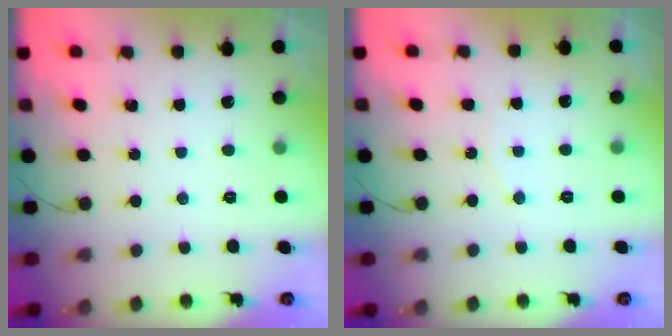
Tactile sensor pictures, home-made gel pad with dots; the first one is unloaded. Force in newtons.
{"total": 5.6, "press": 5.6, "slide": 0.5}